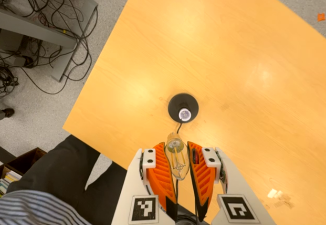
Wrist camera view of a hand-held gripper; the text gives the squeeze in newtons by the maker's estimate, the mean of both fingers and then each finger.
{"total": 22.4, "left": 27.1, "right": 17.7}